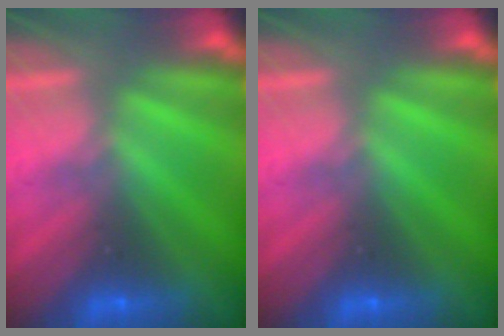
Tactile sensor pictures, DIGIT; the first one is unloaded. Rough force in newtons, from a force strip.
{"total": 0.0}